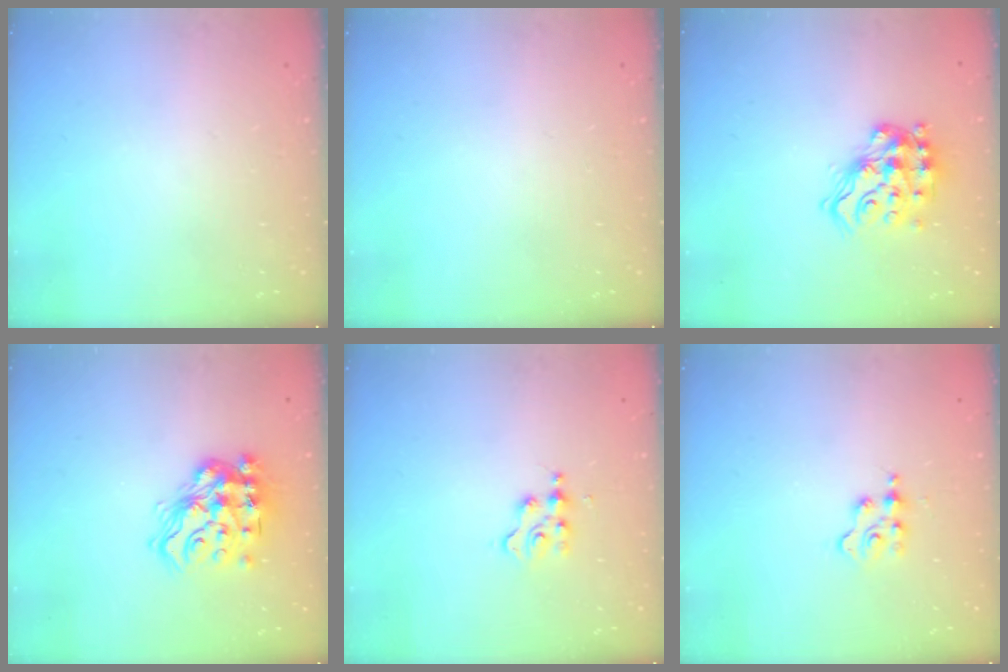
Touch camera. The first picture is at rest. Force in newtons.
{"total": 0.0}
{"total": 15.1, "press": 14.9, "slide": 2.0}
{"total": 16.2, "press": 16.2, "slide": 1.3}
{"total": 2.3, "press": 2.3, "slide": 0.3}
{"total": 2.3, "press": 2.3, "slide": 0.3}